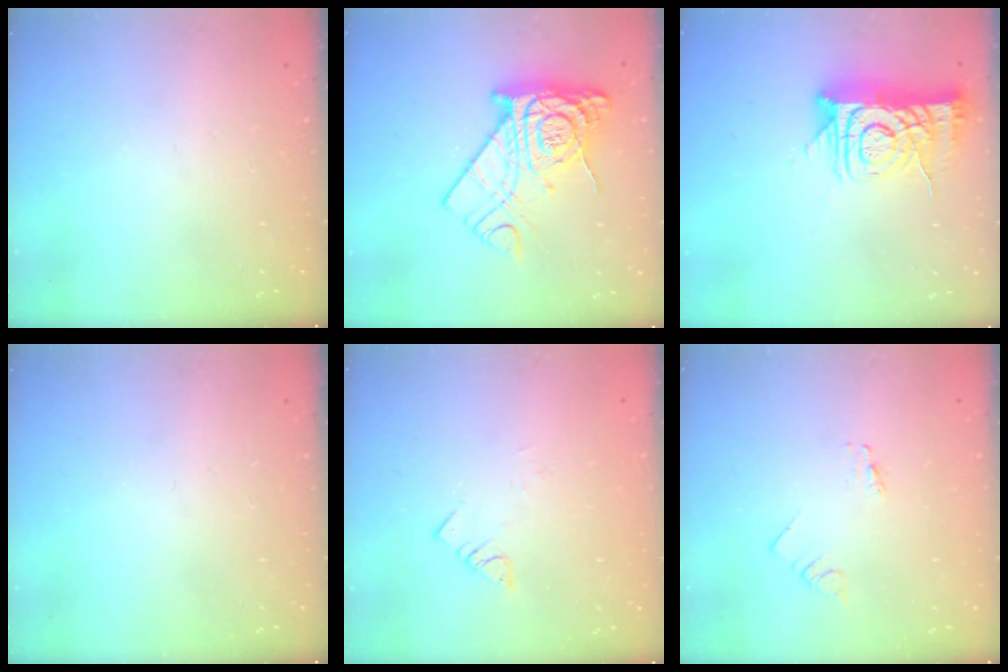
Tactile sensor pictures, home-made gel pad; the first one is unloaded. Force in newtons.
{"total": 16.7, "press": 16.7, "slide": 1.5}
{"total": 12.8, "press": 12.8, "slide": 0.8}
{"total": 0.0}
{"total": 1.7, "press": 1.7, "slide": 0.1}
{"total": 0.0}